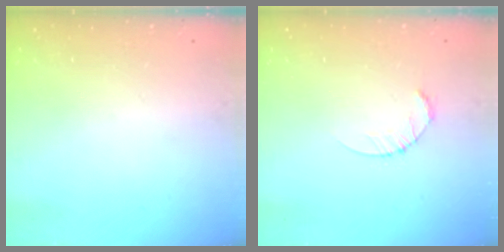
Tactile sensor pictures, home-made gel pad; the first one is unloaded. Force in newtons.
{"total": 2.6, "press": 2.6, "slide": 0.4}